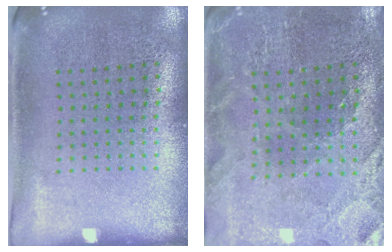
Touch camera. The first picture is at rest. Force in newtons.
{"total": 1.0, "press": 1.0, "slide": 0.1}